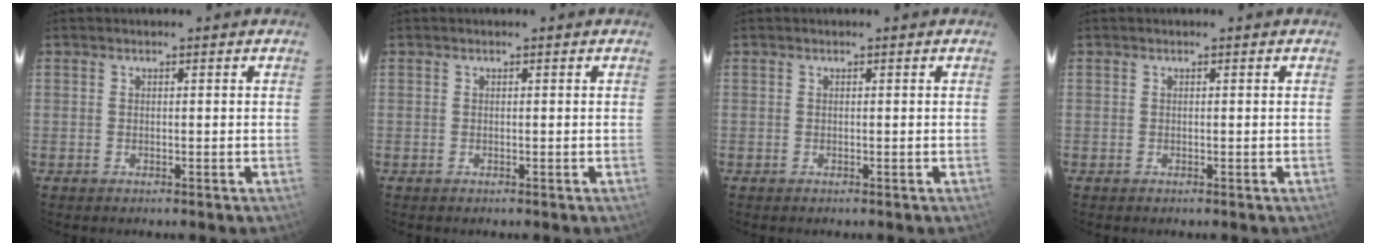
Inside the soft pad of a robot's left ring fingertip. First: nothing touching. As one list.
[{"total": 0.0}, {"total": 0.0}, {"total": 0.0}]